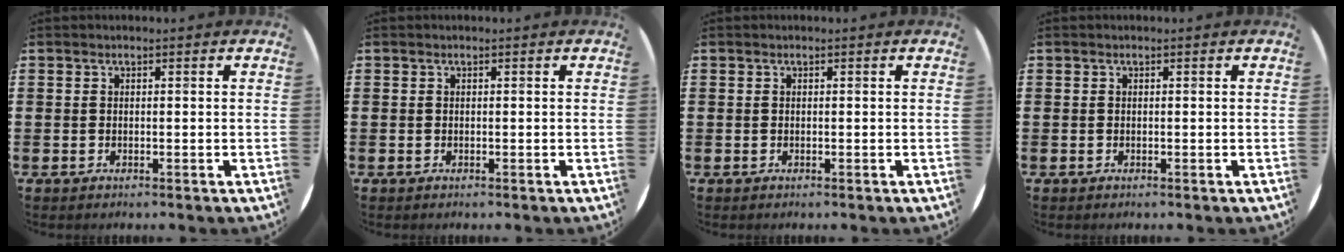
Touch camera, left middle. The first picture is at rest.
{"total": 0.0}
{"total": 0.0}
{"total": 0.0}